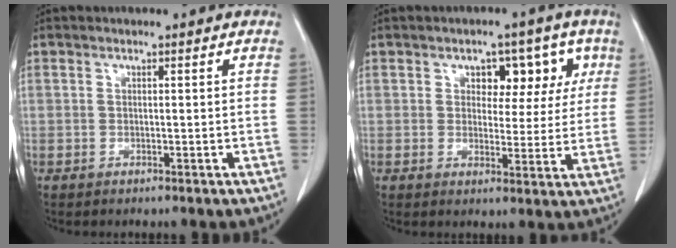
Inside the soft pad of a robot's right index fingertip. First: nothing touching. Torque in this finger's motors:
{"motor_torque": [0.18, 0.18, 0.13, 0.04]}